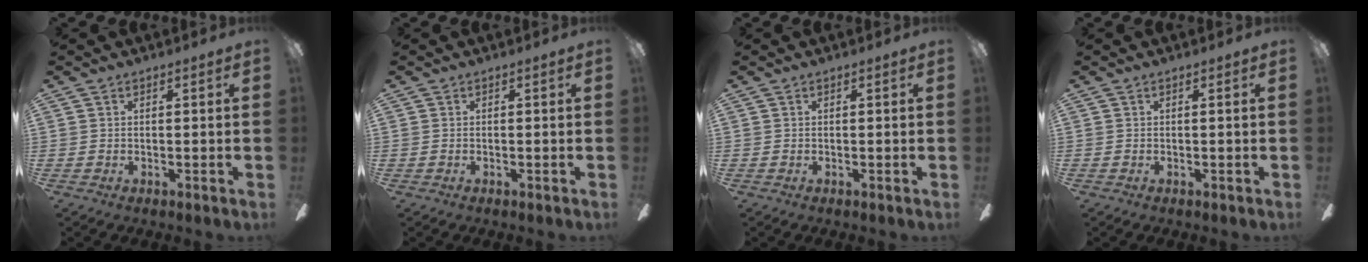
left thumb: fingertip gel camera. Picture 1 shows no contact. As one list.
[{"total": 0.0}, {"total": 0.0}, {"total": 0.7, "force": [-0.1, -0.1, 0.7], "torque": [-0.010, 0.000, -0.002]}]